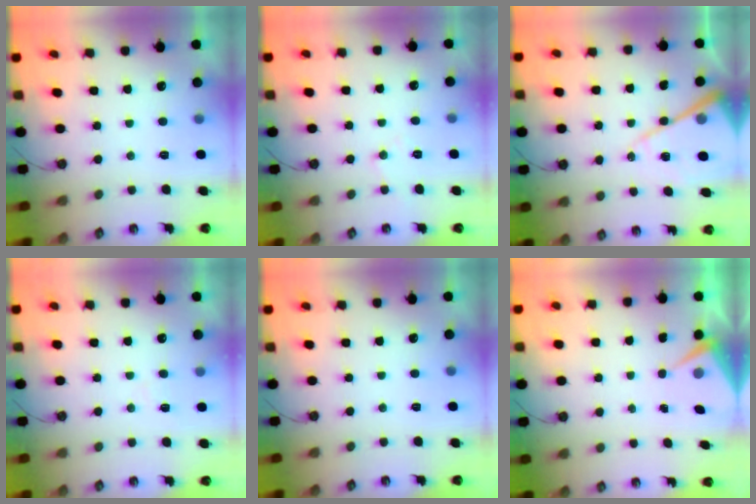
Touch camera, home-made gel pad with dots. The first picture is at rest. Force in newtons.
{"total": 5.7, "press": 5.7, "slide": 0.6}
{"total": 15.5, "press": 15.4, "slide": 1.5}
{"total": 4.9, "press": 4.8, "slide": 0.7}
{"total": 0.0}
{"total": 4.6, "press": 4.5, "slide": 0.6}